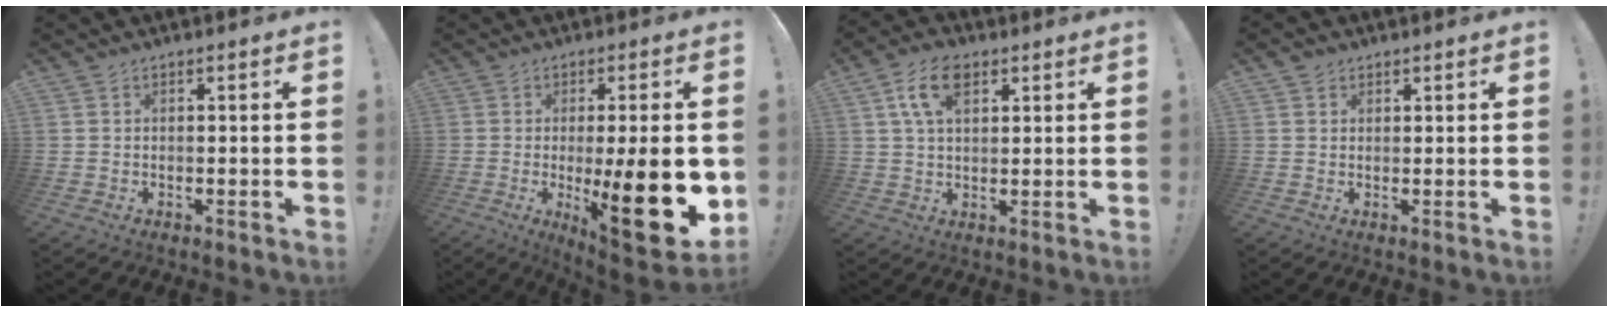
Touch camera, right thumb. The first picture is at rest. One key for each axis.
{"total": 19.9, "fx": -3.1, "fy": 4.1, "fz": 19.2, "tx": -0.272, "ty": -0.010, "tz": -0.037}
{"total": 9.6, "fx": 4.1, "fy": 5.3, "fz": 6.8, "tx": -0.117, "ty": 0.004, "tz": 0.077}
{"total": 1.6, "fx": 1.0, "fy": 1.2, "fz": 0.4, "tx": 0.000, "ty": -0.004, "tz": 0.016}